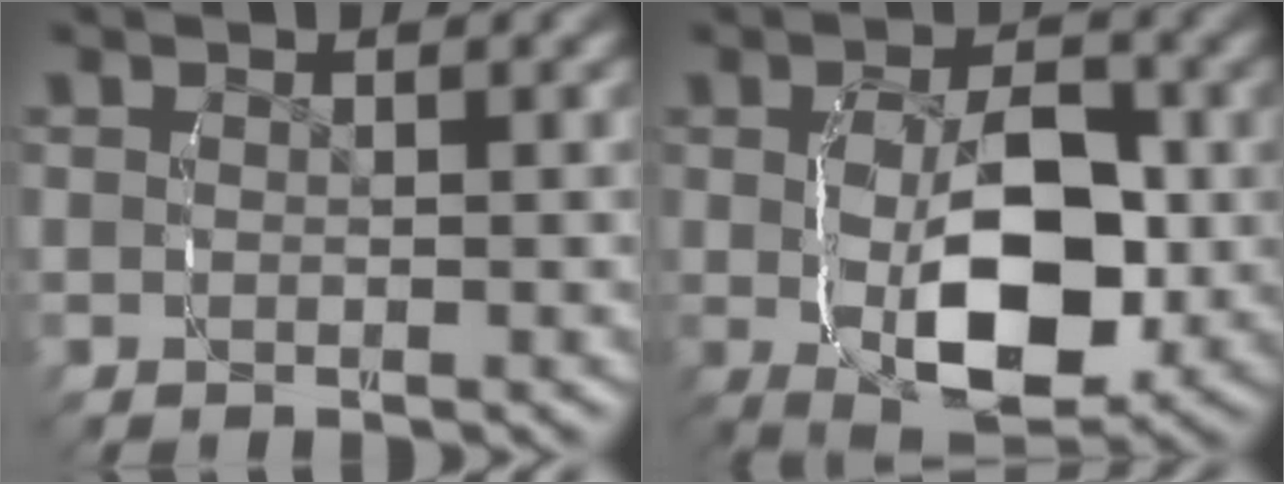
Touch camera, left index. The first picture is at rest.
{"total": 9.4, "force": [-2.5, 4.9, 7.7], "torque": [-0.129, -0.024, -0.029]}